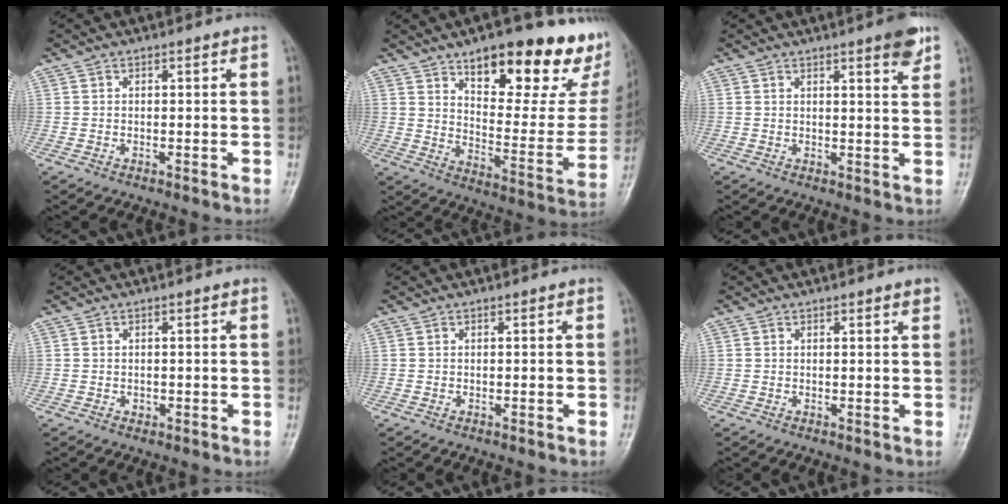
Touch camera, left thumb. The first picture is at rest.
{"total": 27.7, "force": [16.2, 10.2, 20.0], "torque": [-0.223, -0.066, 0.234]}
{"total": 4.7, "force": [3.1, 0.7, 3.5], "torque": [-0.038, -0.018, 0.038]}
{"total": 0.7, "force": [0.0, 0.5, 0.4], "torque": [-0.002, 0.000, -0.001]}
{"total": 0.0}
{"total": 1.1, "force": [0.9, 0.1, 0.7], "torque": [-0.006, -0.003, 0.011]}